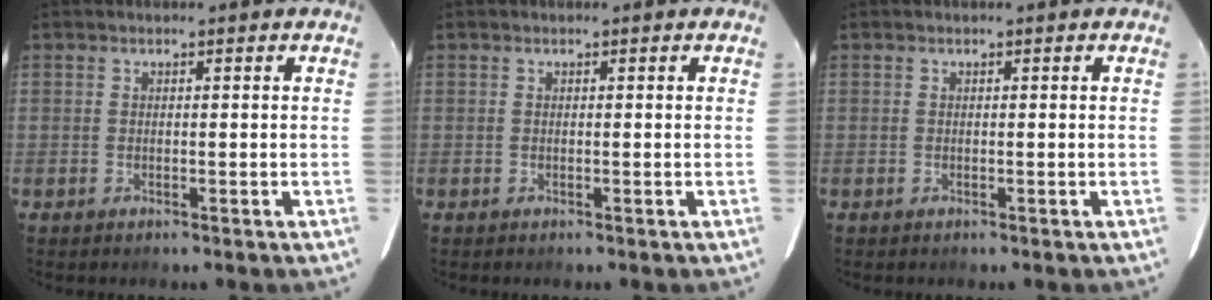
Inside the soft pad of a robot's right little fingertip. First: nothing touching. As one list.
[{"total": 0.0}, {"total": 0.0}]